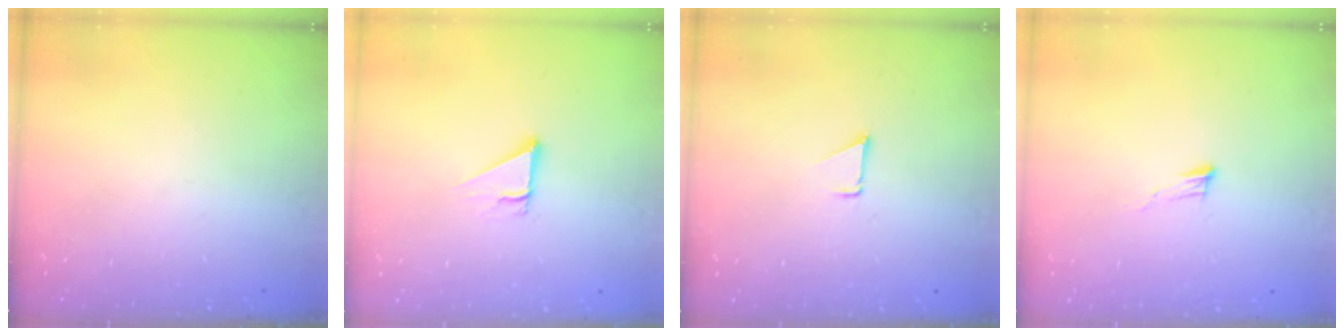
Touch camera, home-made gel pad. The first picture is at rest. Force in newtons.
{"total": 2.5, "press": 2.5, "slide": 0.2}
{"total": 0.7, "press": 0.7, "slide": 0.1}
{"total": 6.3, "press": 6.2, "slide": 1.0}